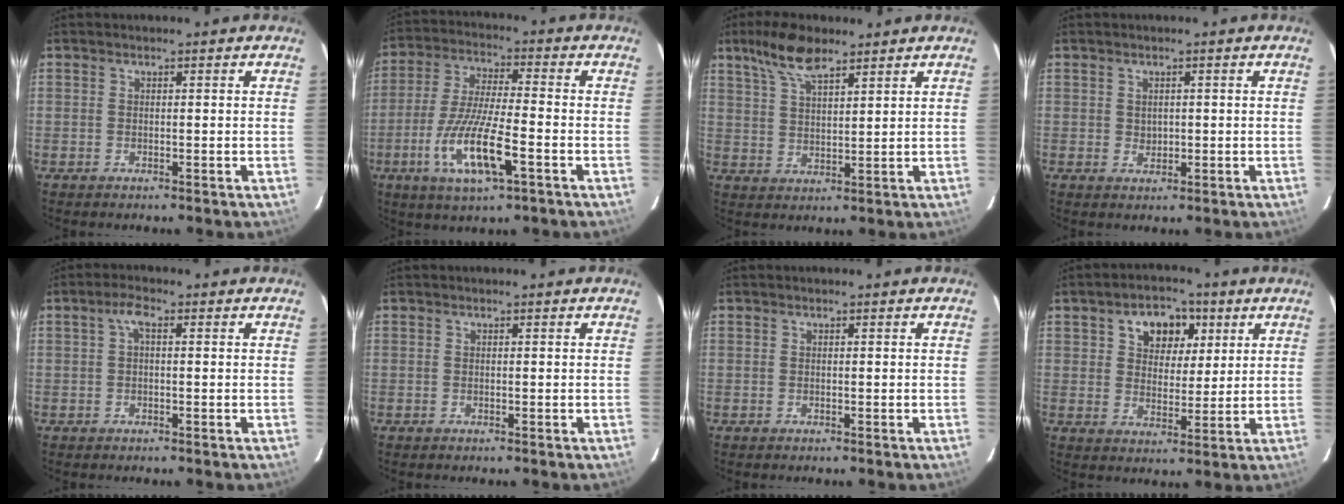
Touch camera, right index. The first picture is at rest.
{"total": 13.8, "force": [-5.4, 2.7, 12.4], "torque": [-0.258, -0.017, -0.102]}
{"total": 8.3, "force": [5.9, 2.8, 5.2], "torque": [-0.100, 0.016, 0.113]}
{"total": 1.7, "force": [0.2, 1.5, 0.8], "torque": [-0.011, 0.002, 0.006]}
{"total": 2.3, "force": [0.4, 0.9, 2.1], "torque": [-0.044, 0.011, 0.006]}
{"total": 0.0}
{"total": 0.0}
{"total": 8.8, "force": [3.9, 6.1, 4.9], "torque": [-0.086, 0.019, 0.065]}